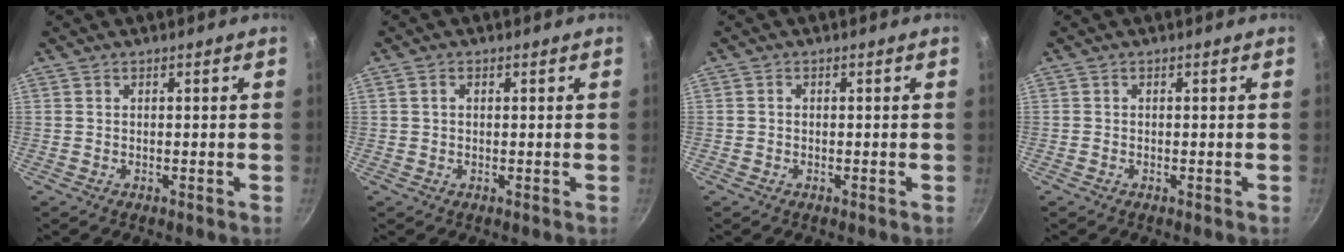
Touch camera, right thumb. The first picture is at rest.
{"total": 1.5, "force": [0.4, 1.1, 1.0], "torque": [-0.014, 0.006, 0.006]}
{"total": 0.8, "force": [-0.3, 0.7, 0.2], "torque": [-0.003, 0.002, -0.006]}
{"total": 0.0}